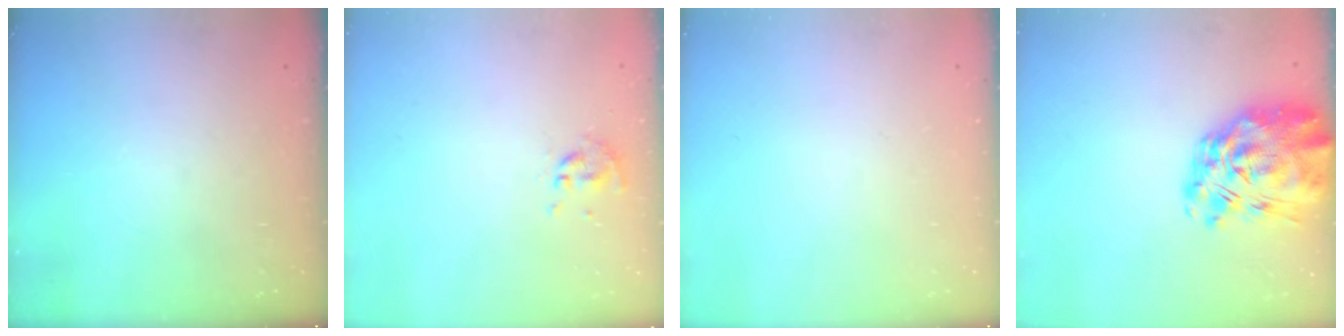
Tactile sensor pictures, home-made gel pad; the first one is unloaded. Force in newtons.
{"total": 0.6, "press": 0.5, "slide": 0.1}
{"total": 0.0}
{"total": 16.6, "press": 15.5, "slide": 5.9}